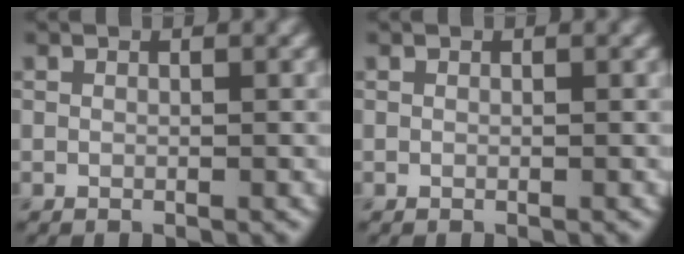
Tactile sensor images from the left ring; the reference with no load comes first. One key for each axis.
{"total": 0.0}